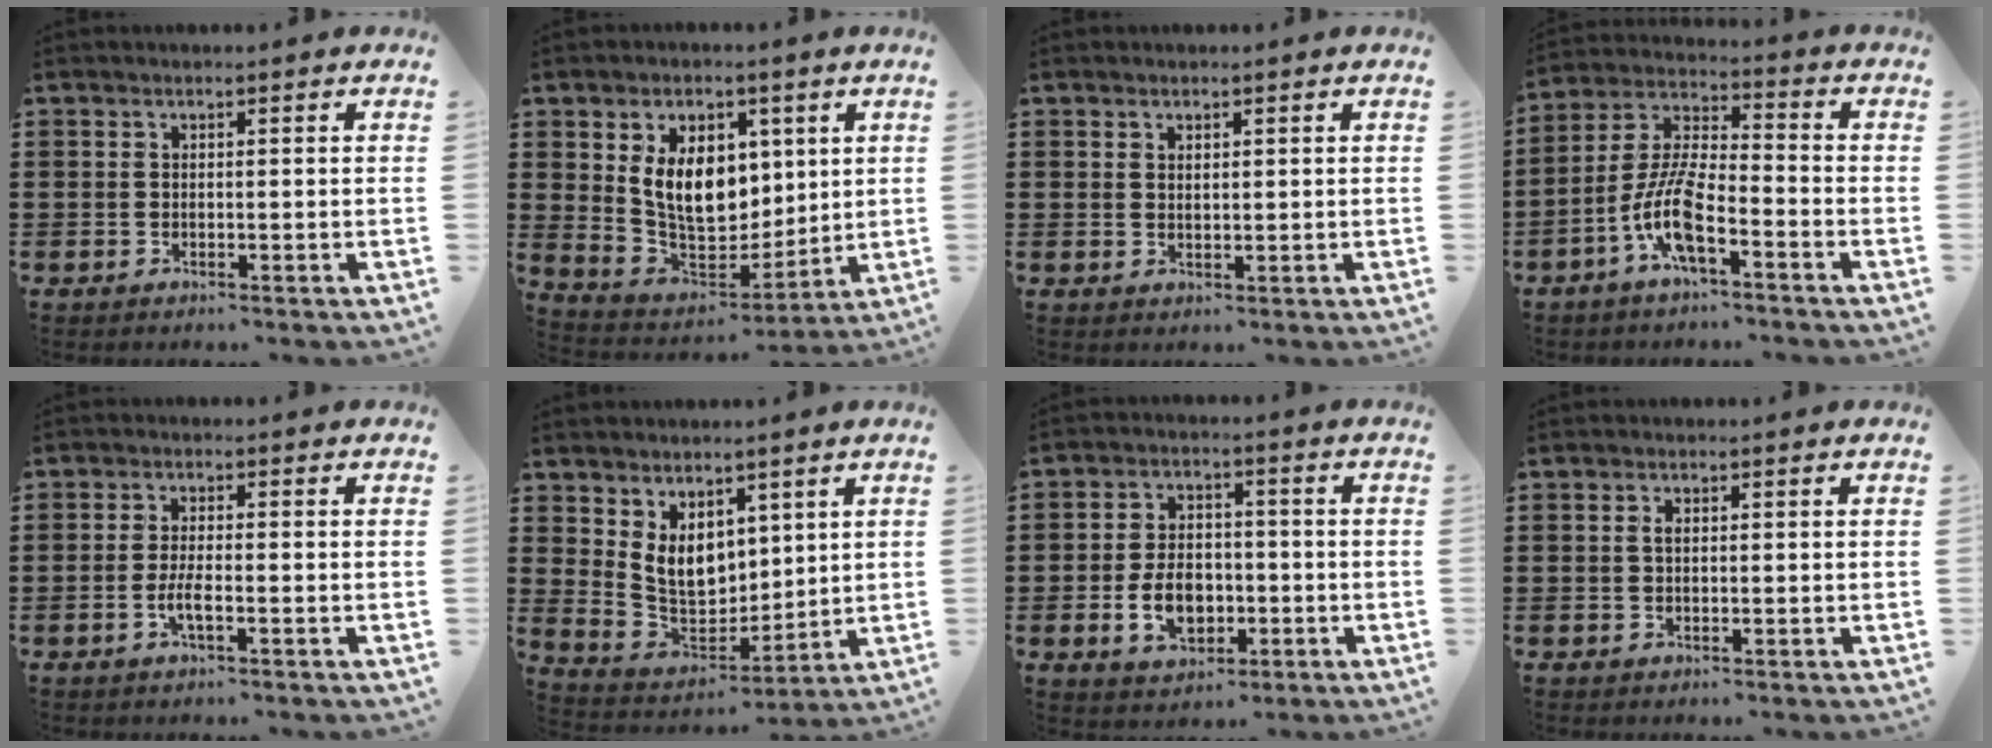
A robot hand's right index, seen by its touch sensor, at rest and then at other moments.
{"total": 10.0, "force": [2.5, 7.1, 6.6], "torque": [-0.137, 0.004, 0.044]}
{"total": 1.0, "force": [0.8, 0.5, 0.3], "torque": [-0.007, 0.004, 0.015]}
{"total": 9.3, "force": [-4.8, 2.5, 7.6], "torque": [-0.180, -0.006, -0.096]}
{"total": 2.7, "force": [-1.1, 0.4, 2.5], "torque": [-0.049, -0.002, -0.022]}
{"total": 7.6, "force": [3.5, 5.6, 3.9], "torque": [-0.095, -0.008, 0.068]}
{"total": 6.8, "force": [-1.8, 4.5, 4.7], "torque": [-0.082, 0.001, -0.037]}
{"total": 0.9, "force": [0.1, 0.4, 0.8], "torque": [-0.017, 0.001, 0.002]}